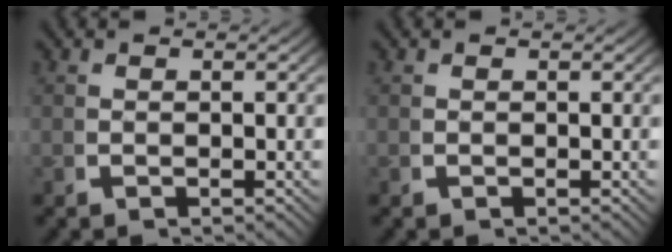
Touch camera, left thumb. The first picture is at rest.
{"total": 0.0}